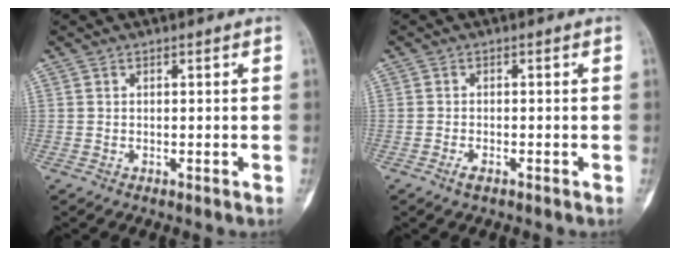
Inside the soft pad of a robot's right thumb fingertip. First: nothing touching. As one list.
[{"total": 1.6, "force": [-1.0, 0.6, 1.1], "torque": [-0.028, 0.004, -0.021]}]